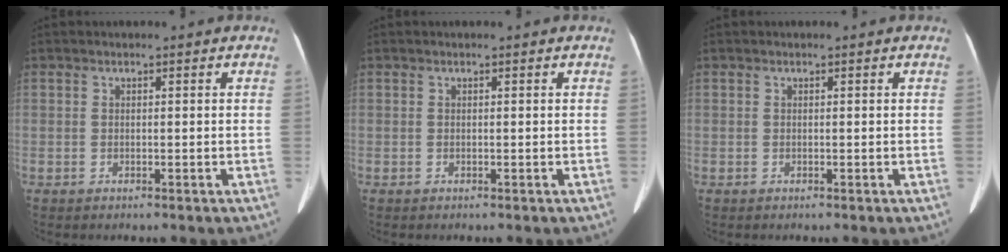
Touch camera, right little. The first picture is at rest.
{"total": 0.0}
{"total": 0.0}